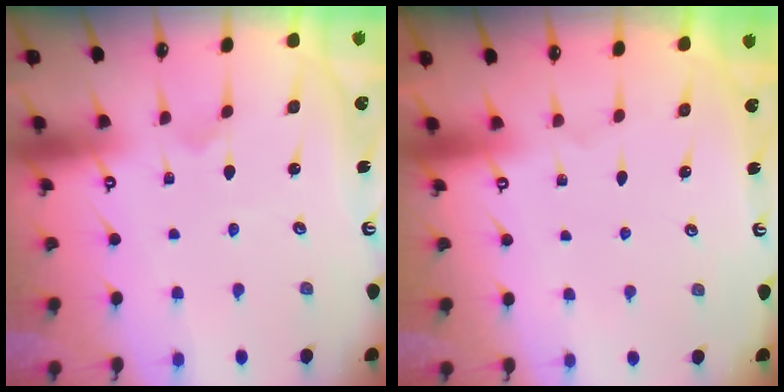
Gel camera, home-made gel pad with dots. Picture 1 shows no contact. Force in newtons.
{"total": 0.0}